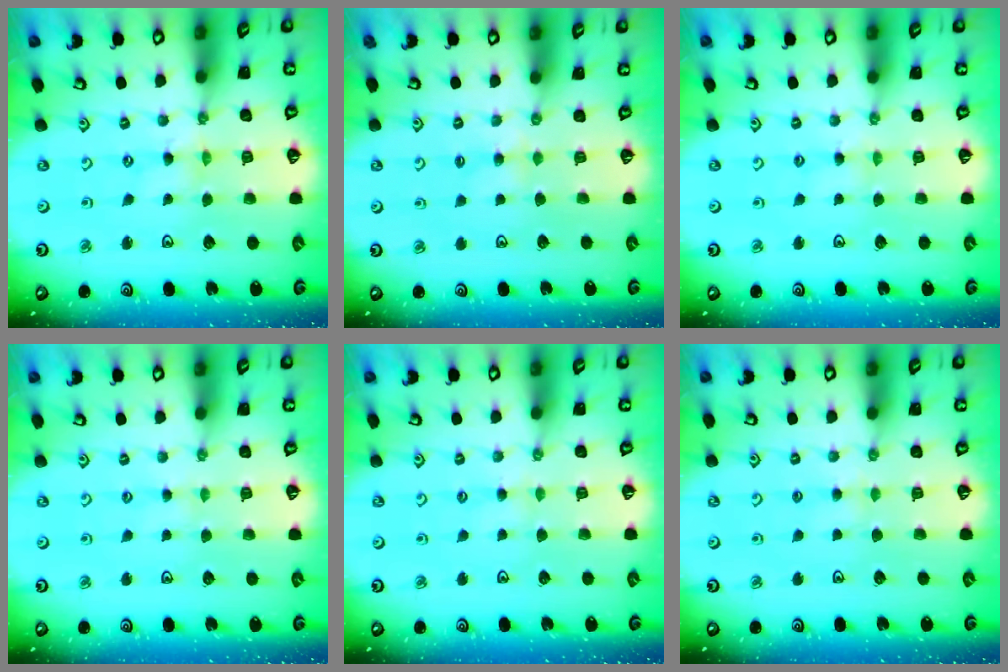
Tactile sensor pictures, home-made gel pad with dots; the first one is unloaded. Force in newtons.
{"total": 2.7, "press": 2.7, "slide": 0.5}
{"total": 2.9, "press": 2.9, "slide": 0.3}
{"total": 1.7, "press": 1.7, "slide": 0.3}
{"total": 1.8, "press": 1.8, "slide": 0.3}
{"total": 3.0, "press": 3.0, "slide": 0.4}